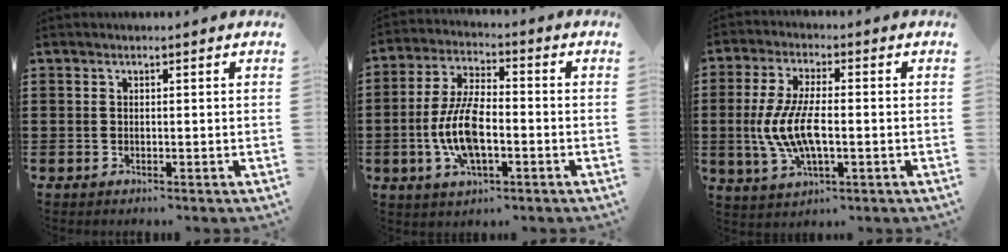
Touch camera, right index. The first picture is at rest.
{"total": 9.7, "force": [-2.2, 4.1, 8.5], "torque": [-0.199, -0.009, -0.048]}
{"total": 9.0, "force": [-1.4, 3.5, 8.1], "torque": [-0.183, -0.009, -0.032]}